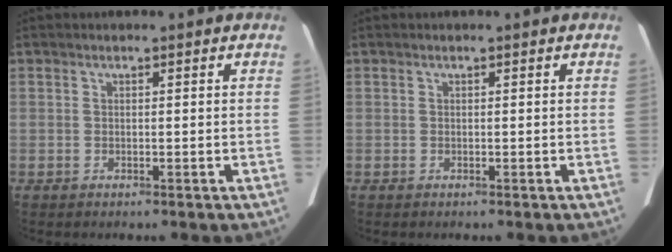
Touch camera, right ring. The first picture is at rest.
{"total": 0.0}